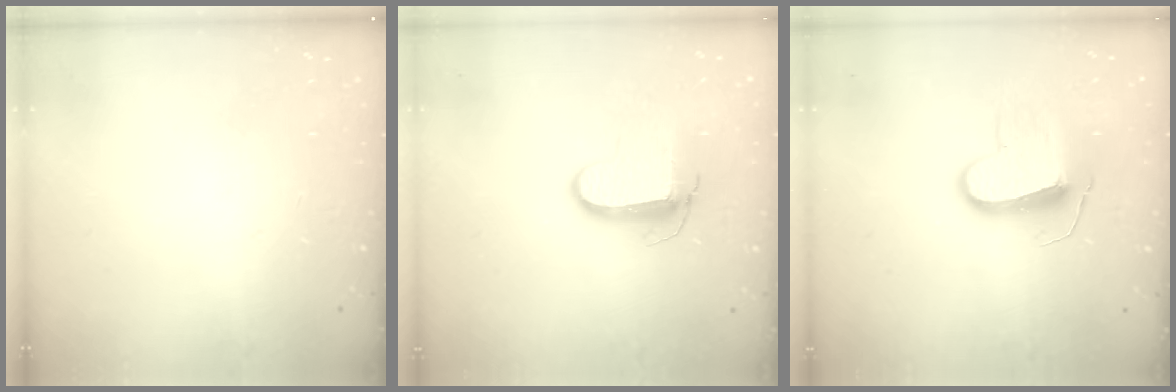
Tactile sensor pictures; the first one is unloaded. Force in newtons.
{"total": 8.9, "press": 8.9, "slide": 0.9}
{"total": 9.9, "press": 9.9, "slide": 0.0}